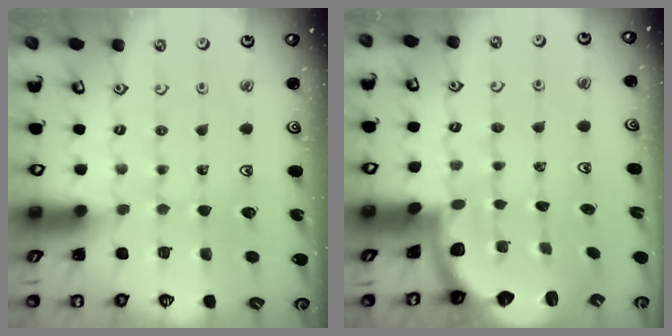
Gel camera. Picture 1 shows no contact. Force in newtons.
{"total": 2.1, "press": 1.9, "slide": 0.8}